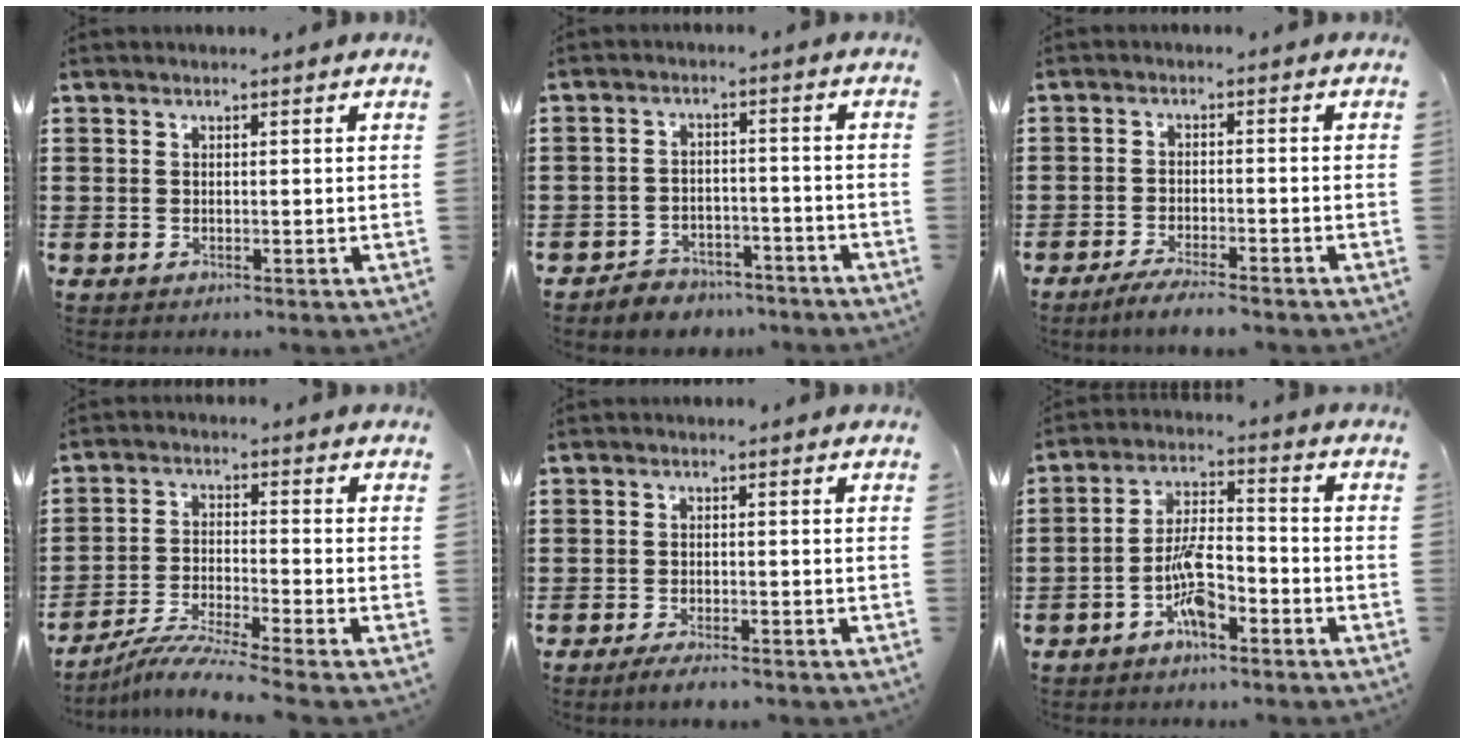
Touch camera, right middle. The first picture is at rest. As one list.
[{"total": 3.8, "force": [-3.7, 0.8, -0.2], "torque": [-0.004, 0.005, -0.078]}, {"total": 3.3, "force": [-3.0, -0.1, 1.3], "torque": [-0.022, -0.002, -0.058]}, {"total": 5.7, "force": [-5.2, -0.6, 2.1], "torque": [-0.047, -0.018, -0.103]}, {"total": 2.2, "force": [-1.9, 0.1, 0.9], "torque": [-0.016, 0.001, -0.037]}, {"total": 7.0, "force": [-3.7, 2.2, 5.4], "torque": [-0.116, 0.005, -0.073]}]